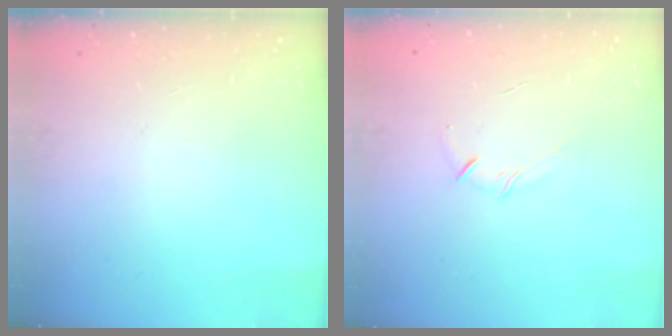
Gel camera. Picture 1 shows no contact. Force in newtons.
{"total": 3.7, "press": 3.6, "slide": 1.1}